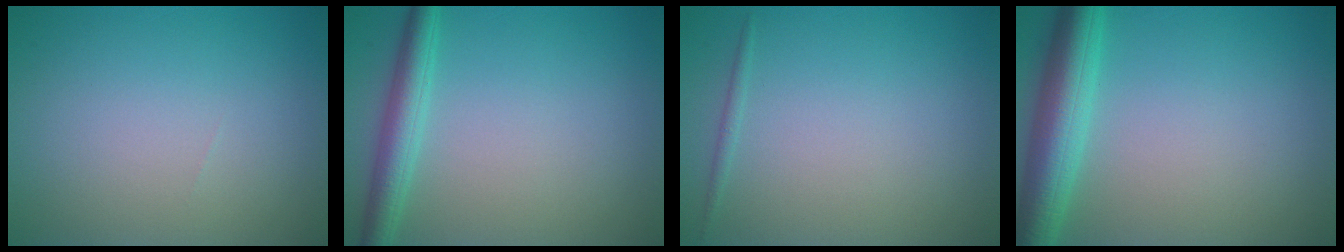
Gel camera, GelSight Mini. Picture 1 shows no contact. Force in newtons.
{"total": 3.2, "press": 3.2, "slide": 0.2}
{"total": 0.6, "press": 0.6, "slide": 0.1}
{"total": 5.7, "press": 5.7, "slide": 0.2}